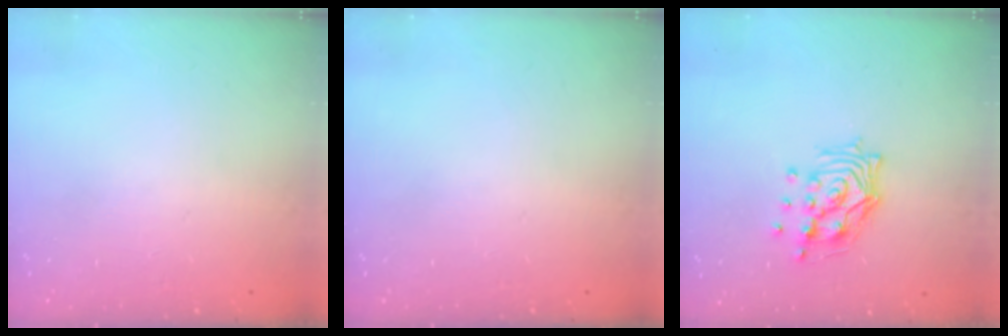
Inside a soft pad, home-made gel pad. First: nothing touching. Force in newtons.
{"total": 0.0}
{"total": 12.0, "press": 12.0, "slide": 0.9}